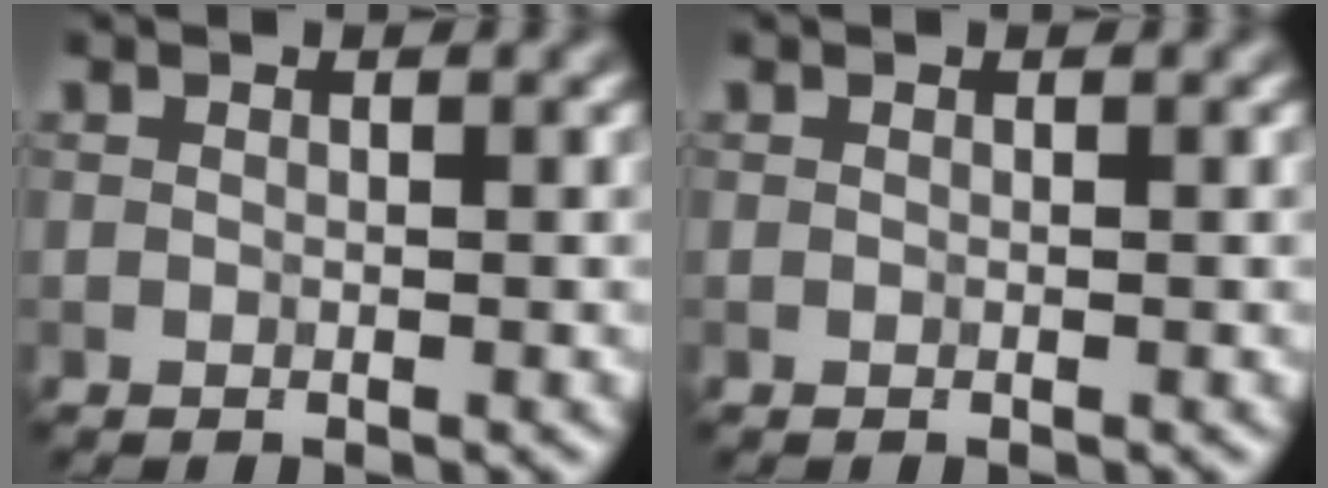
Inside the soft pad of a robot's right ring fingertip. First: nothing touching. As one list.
[{"total": 0.0}]